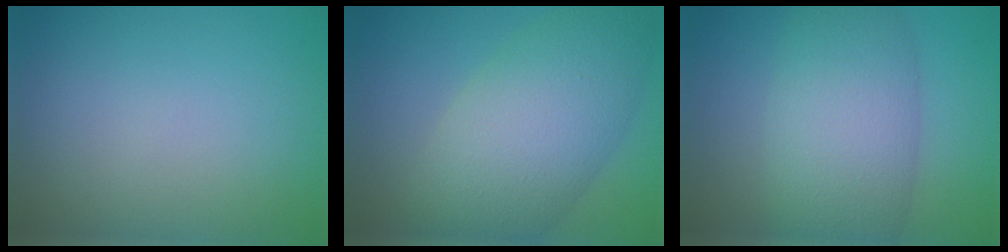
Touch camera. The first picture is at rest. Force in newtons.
{"total": 9.0, "press": 9.0, "slide": 0.3}
{"total": 7.9, "press": 7.9, "slide": 0.4}